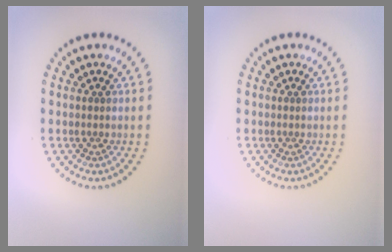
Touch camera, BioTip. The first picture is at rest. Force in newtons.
{"total": 0.0}